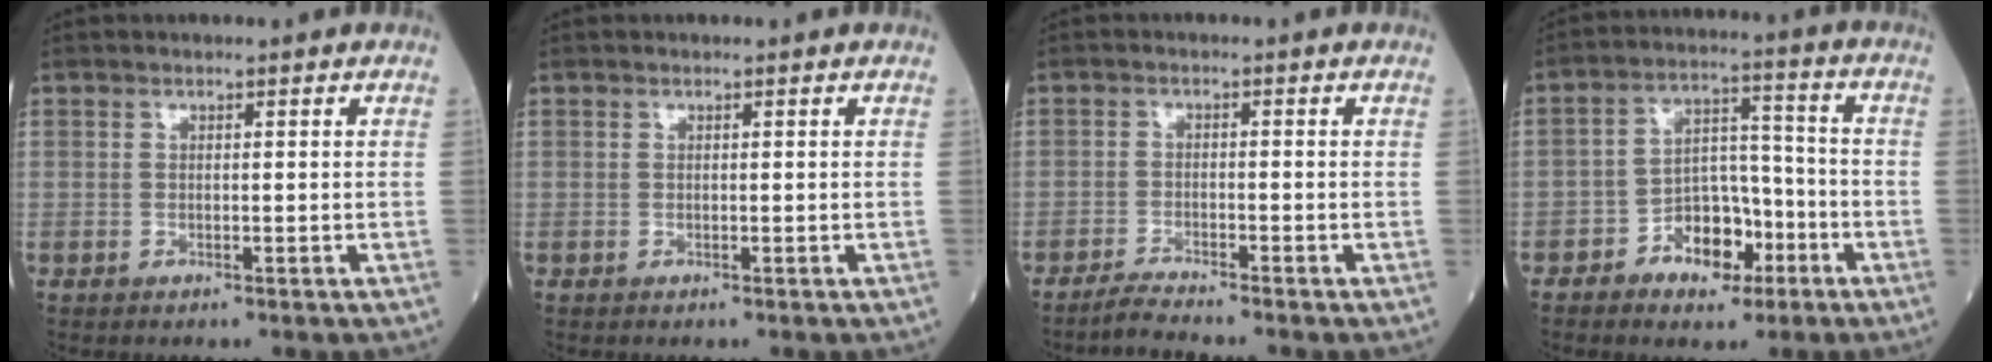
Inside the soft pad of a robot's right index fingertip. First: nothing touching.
{"total": 0.0}
{"total": 2.8, "force": [-2.5, -1.1, 0.5], "torque": [-0.019, -0.015, -0.052]}
{"total": 8.7, "force": [-4.3, 5.0, 5.6], "torque": [-0.096, 0.024, -0.070]}